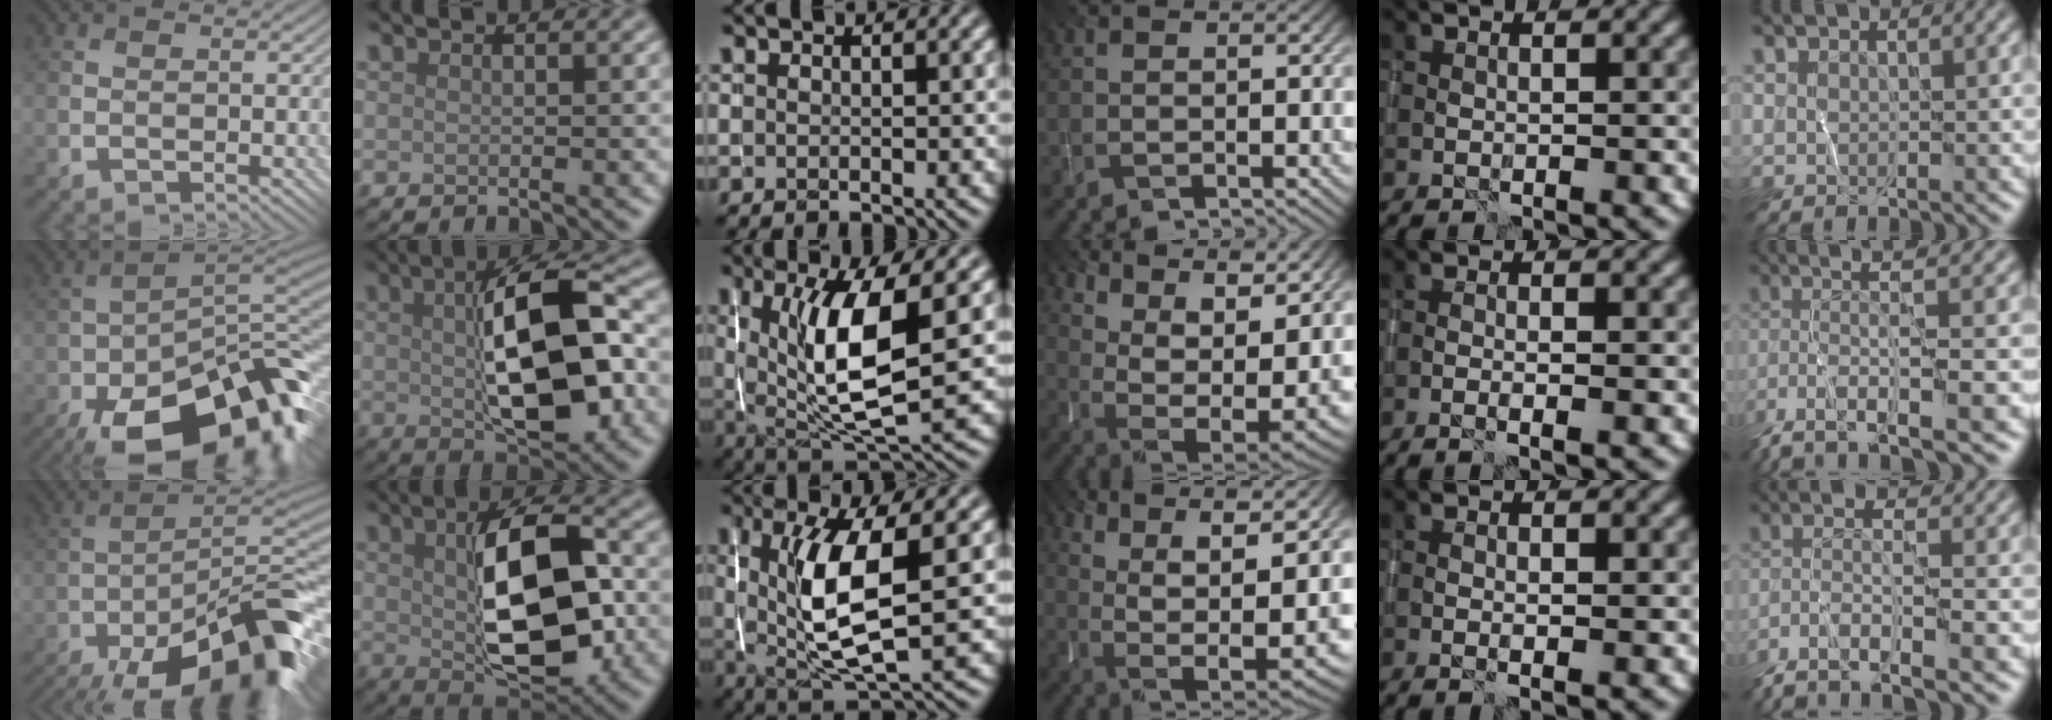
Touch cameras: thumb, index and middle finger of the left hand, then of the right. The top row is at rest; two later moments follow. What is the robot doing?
{"motion": "wrap", "object": "yarn"}